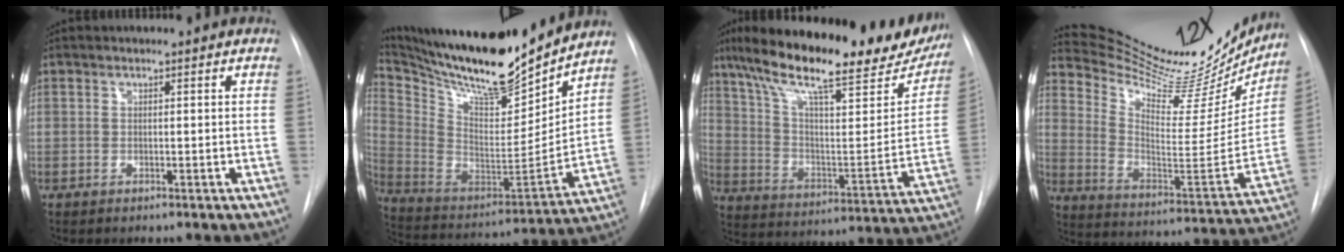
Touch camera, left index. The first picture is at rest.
{"total": 23.9, "force": [21.3, 3.6, 10.2], "torque": [-0.202, -0.033, 0.350]}
{"total": 30.5, "force": [23.4, 6.7, 18.4], "torque": [-0.293, -0.007, 0.327]}
{"total": 27.2, "force": [24.5, 6.7, 9.7], "torque": [-0.143, -0.069, 0.336]}